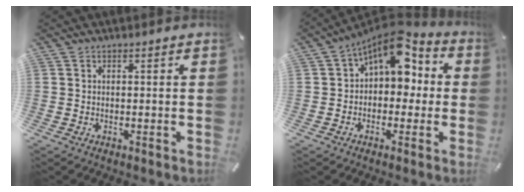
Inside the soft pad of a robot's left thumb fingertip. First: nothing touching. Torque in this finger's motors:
{"motor_torque": [2.25, 2.76, 1.18, 0.43, 0.10]}